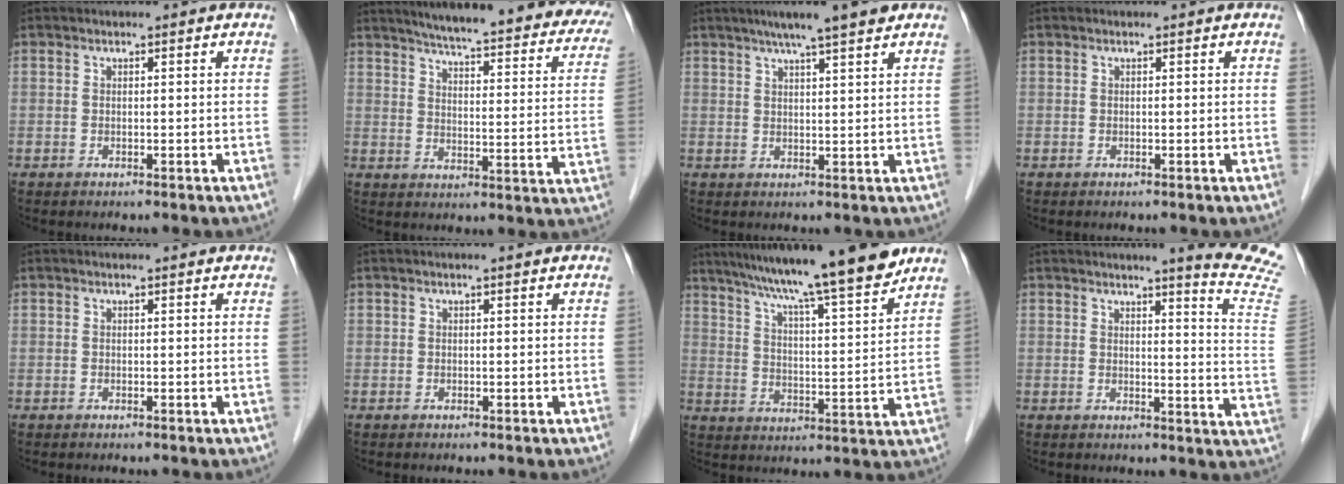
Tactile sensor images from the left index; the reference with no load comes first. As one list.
[{"total": 29.1, "force": [25.2, 4.3, 14.1], "torque": [-0.189, -0.055, 0.291]}, {"total": 7.9, "force": [5.9, -0.1, 5.3], "torque": [-0.080, 0.023, 0.086]}, {"total": 0.0}, {"total": 1.1, "force": [1.0, 0.2, 0.4], "torque": [-0.011, 0.003, 0.006]}, {"total": 0.7, "force": [0.6, -0.1, 0.4], "torque": [-0.010, 0.006, 0.013]}, {"total": 17.7, "force": [14.6, -0.5, 10.0], "torque": [-0.156, 0.005, 0.222]}, {"total": 11.8, "force": [10.5, -1.7, 5.1], "torque": [-0.057, -0.095, 0.096]}]